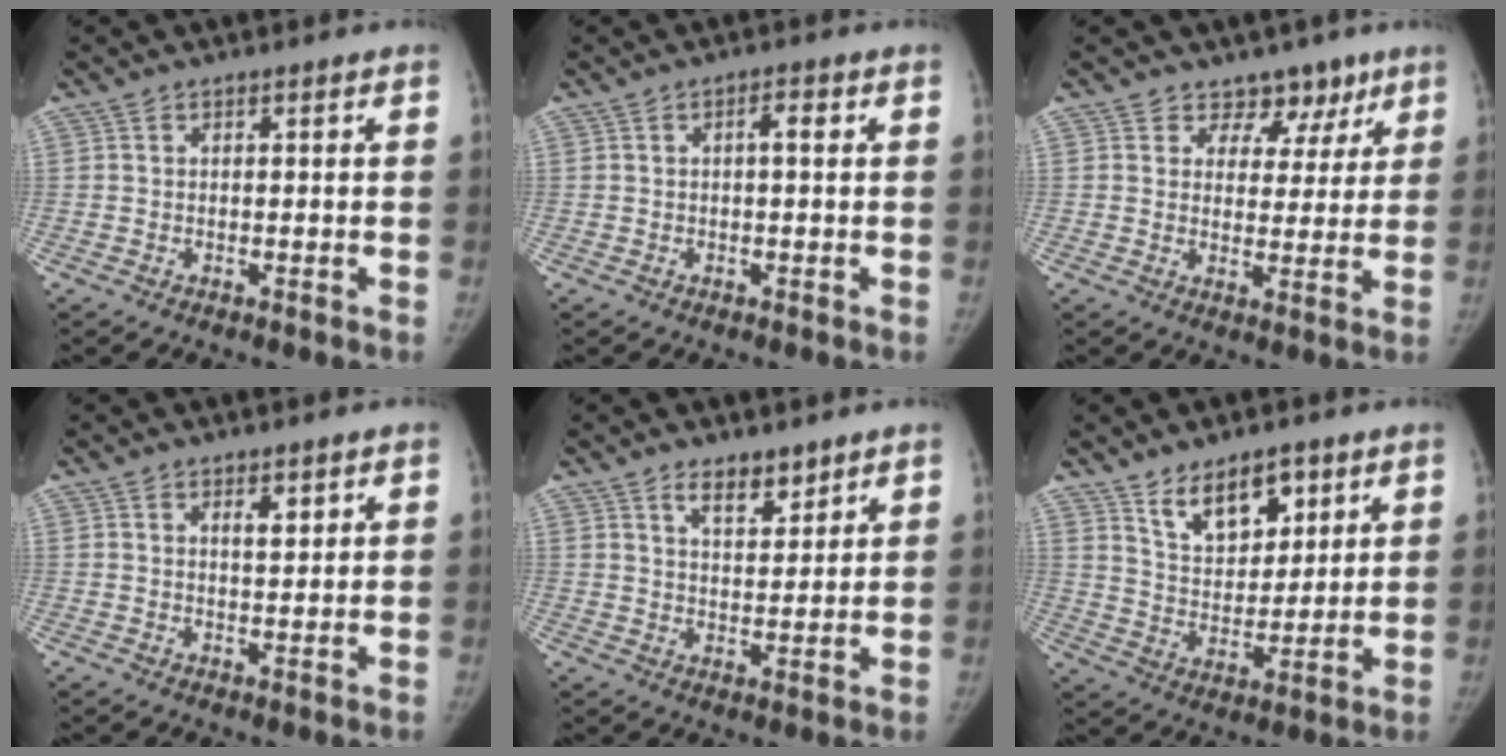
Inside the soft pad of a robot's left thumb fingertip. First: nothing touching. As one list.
[{"total": 1.9, "force": [0.3, 0.6, 1.8], "torque": [-0.029, 0.004, 0.002]}, {"total": 6.5, "force": [4.5, 4.5, 0.9], "torque": [0.035, -0.024, 0.061]}, {"total": 2.4, "force": [1.4, 1.0, 1.7], "torque": [-0.018, -0.009, 0.023]}, {"total": 5.6, "force": [4.1, 2.5, 2.9], "torque": [-0.024, -0.031, 0.071]}, {"total": 10.7, "force": [6.6, 5.8, 6.2], "torque": [-0.064, -0.049, 0.120]}]